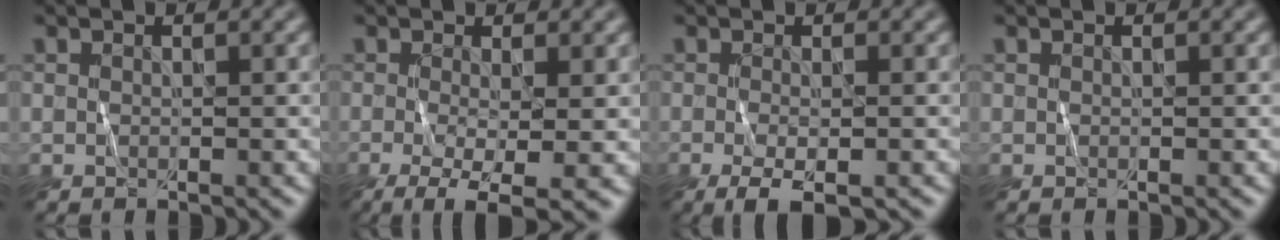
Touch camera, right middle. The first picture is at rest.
{"total": 6.7, "force": [-2.5, 2.2, 5.8], "torque": [-0.119, -0.014, -0.032]}
{"total": 2.9, "force": [-1.5, 0.7, 2.3], "torque": [-0.049, -0.005, -0.029]}
{"total": 0.0}